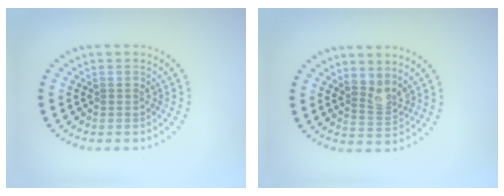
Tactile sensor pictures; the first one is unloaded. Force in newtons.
{"total": 2.1, "press": 1.5, "slide": 1.4}